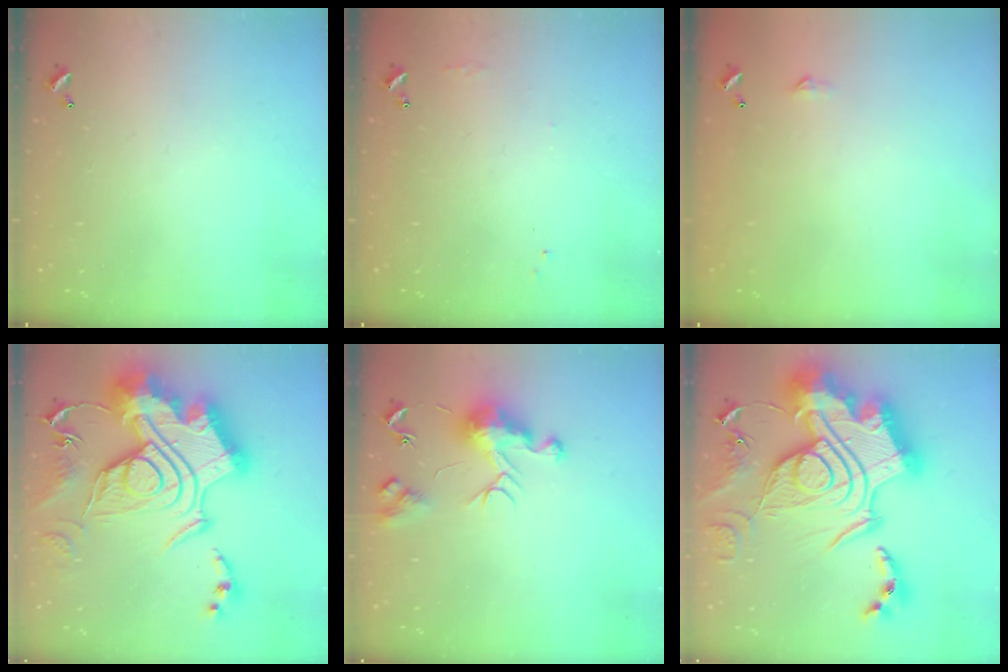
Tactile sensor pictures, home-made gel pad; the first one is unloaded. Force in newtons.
{"total": 4.3, "press": 4.3, "slide": 0.6}
{"total": 2.3, "press": 2.3, "slide": 0.4}
{"total": 1.1, "press": 1.1, "slide": 0.0}
{"total": 9.6, "press": 9.5, "slide": 0.9}
{"total": 0.6, "press": 0.6, "slide": 0.0}